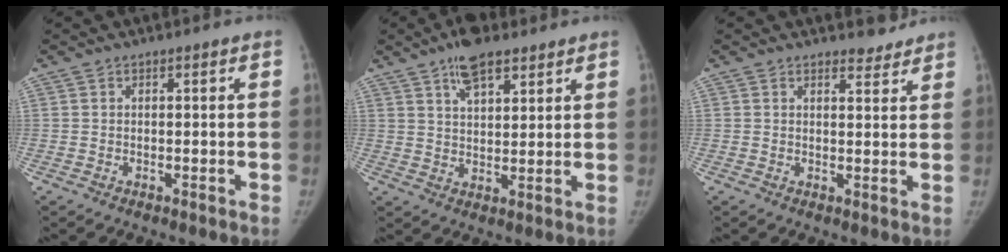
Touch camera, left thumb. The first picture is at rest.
{"total": 8.1, "force": [5.3, 3.6, 4.9], "torque": [-0.063, -0.021, 0.089]}
{"total": 2.8, "force": [2.6, 1.0, 0.2], "torque": [0.016, -0.022, 0.029]}